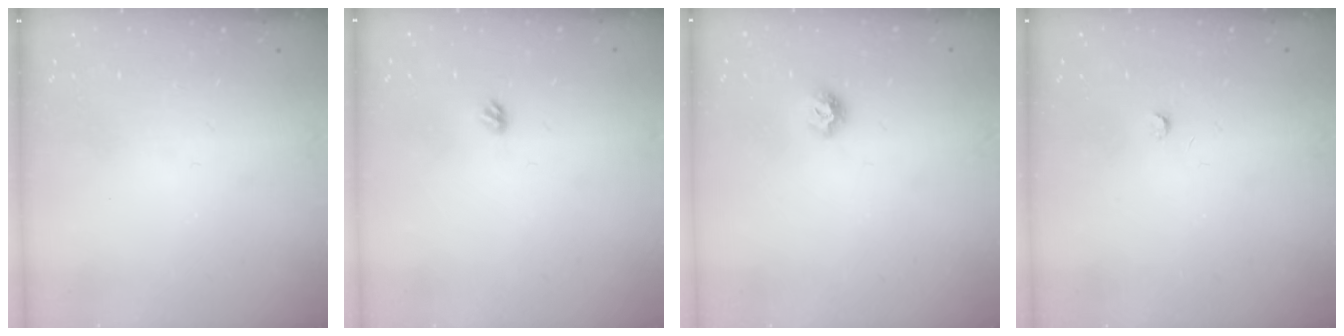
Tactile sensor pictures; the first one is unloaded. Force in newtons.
{"total": 3.5, "press": 3.4, "slide": 0.7}
{"total": 6.7, "press": 6.7, "slide": 0.8}
{"total": 2.5, "press": 2.5, "slide": 0.4}